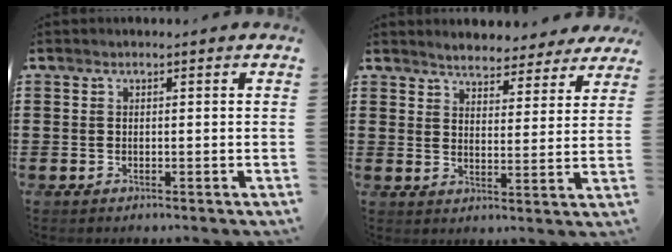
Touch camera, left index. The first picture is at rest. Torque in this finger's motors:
{"motor_torque": [2.14, 0.00, 0.37, 0.08]}